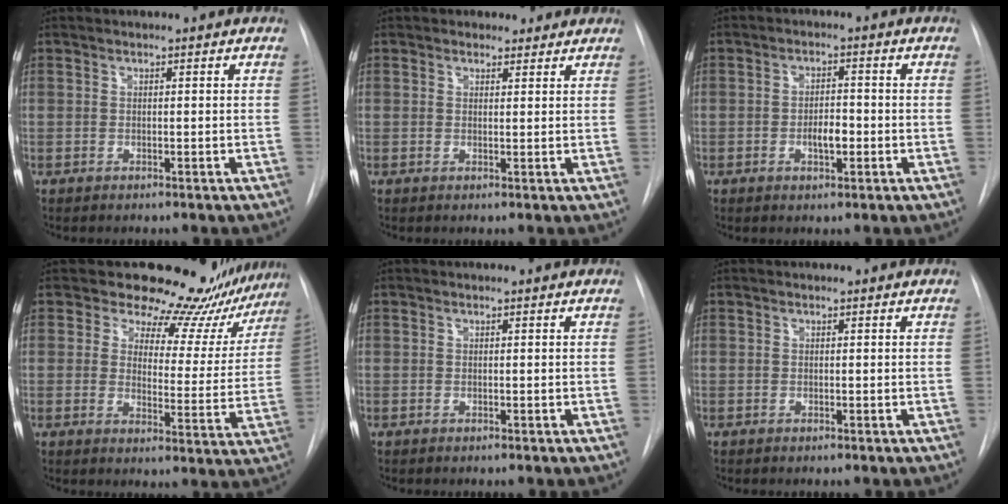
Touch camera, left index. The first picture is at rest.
{"total": 2.6, "force": [2.1, 1.5, 0.0], "torque": [0.006, 0.006, 0.021]}
{"total": 3.5, "force": [-1.1, 1.5, 3.0], "torque": [-0.049, 0.004, -0.016]}
{"total": 17.3, "force": [16.3, 5.0, 2.7], "torque": [-0.006, -0.069, 0.172]}
{"total": 0.0}
{"total": 0.0}